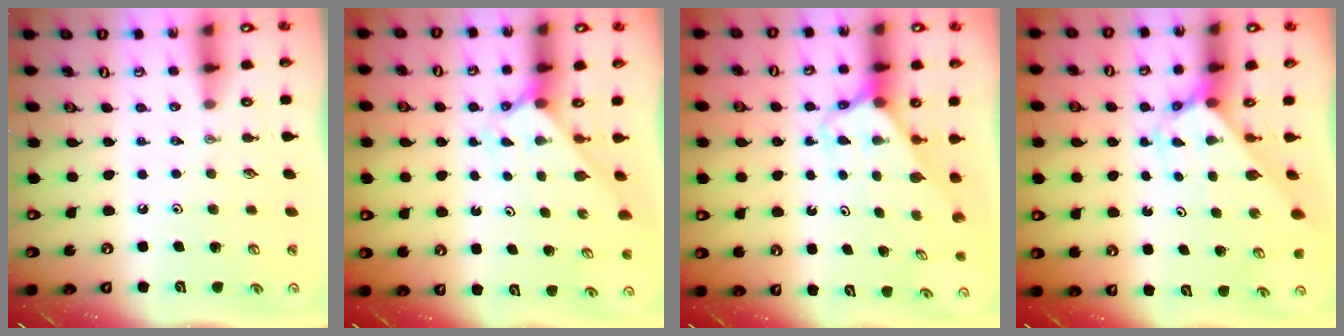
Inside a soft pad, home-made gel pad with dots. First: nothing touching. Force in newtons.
{"total": 1.9, "press": 1.9, "slide": 0.2}
{"total": 2.7, "press": 2.7, "slide": 0.1}
{"total": 2.6, "press": 2.6, "slide": 0.2}